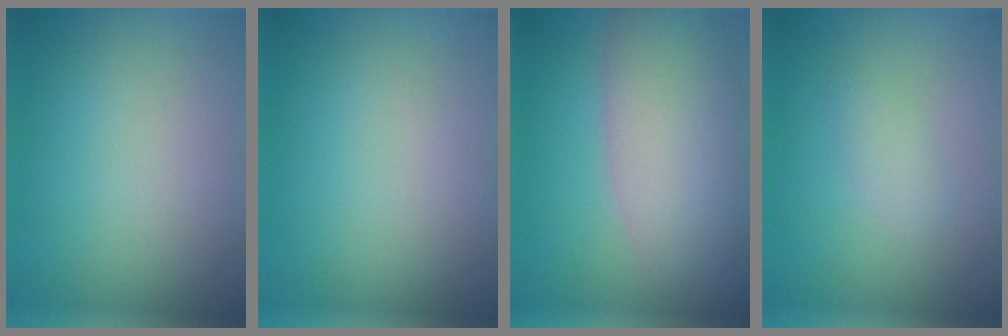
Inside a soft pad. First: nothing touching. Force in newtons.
{"total": 0.0}
{"total": 8.8, "press": 8.7, "slide": 0.5}
{"total": 1.3, "press": 1.3, "slide": 0.0}